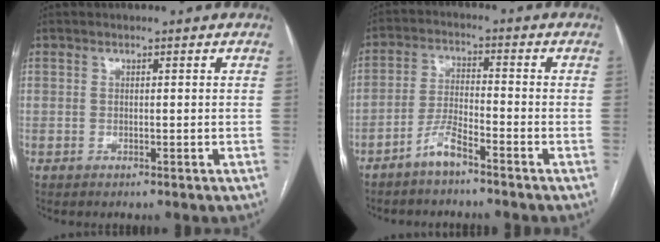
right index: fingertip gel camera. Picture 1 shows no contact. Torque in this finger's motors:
{"motor_torque": [0.38, -0.02, 0.28, 0.06]}